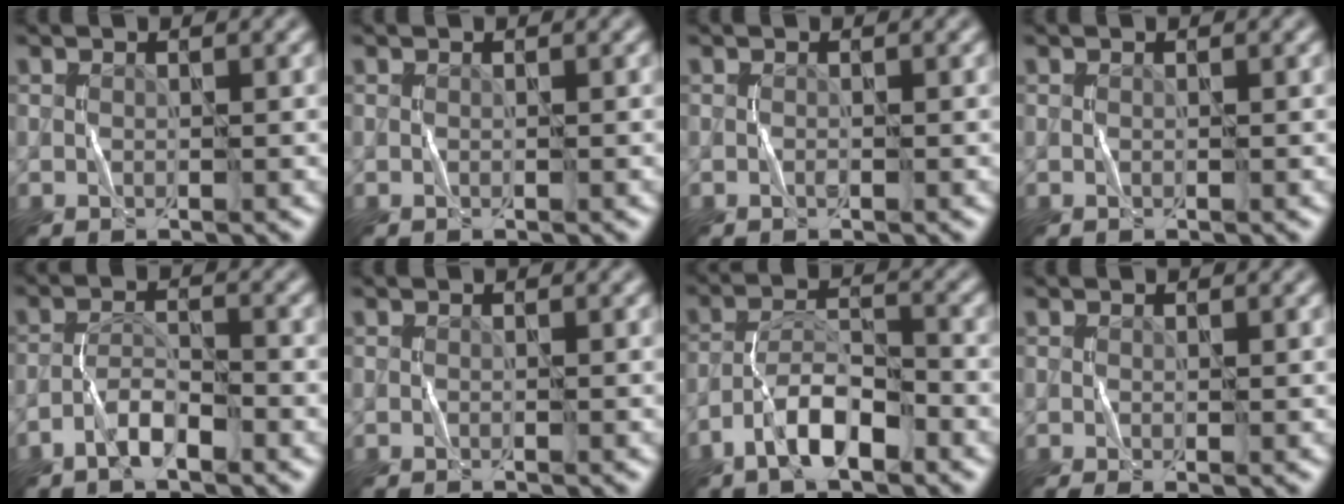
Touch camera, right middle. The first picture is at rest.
{"total": 0.0}
{"total": 0.0}
{"total": 0.0}
{"total": 2.9, "force": [-2.0, 0.8, 1.9], "torque": [-0.038, 0.009, -0.042]}
{"total": 0.7, "force": [-0.7, 0.0, 0.1], "torque": [0.001, -0.004, -0.013]}
{"total": 5.0, "force": [-3.1, 1.7, 3.6], "torque": [-0.062, 0.009, -0.061]}
{"total": 1.2, "force": [-0.5, 0.2, 1.1], "torque": [-0.020, -0.008, -0.009]}